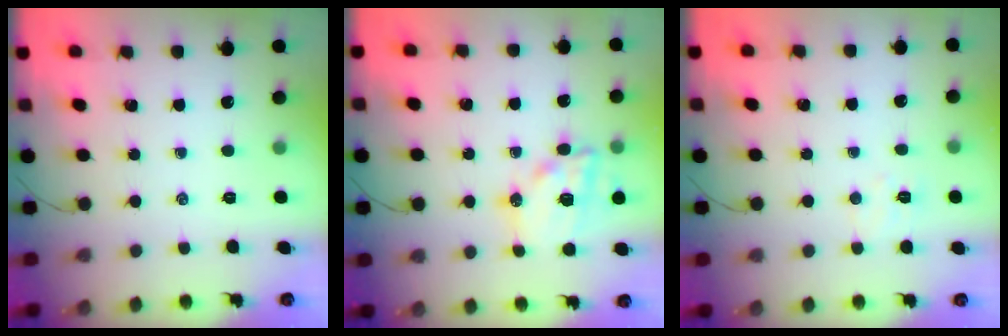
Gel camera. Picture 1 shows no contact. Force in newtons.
{"total": 15.0, "press": 14.6, "slide": 3.3}
{"total": 3.8, "press": 3.7, "slide": 0.9}